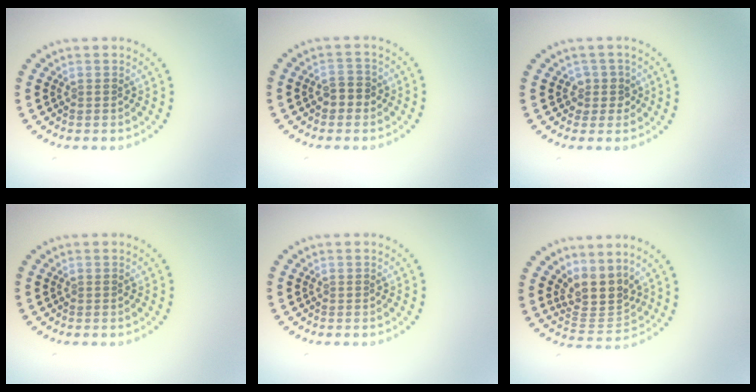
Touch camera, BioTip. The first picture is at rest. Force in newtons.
{"total": 1.8, "press": 1.8, "slide": 0.5}
{"total": 1.7, "press": 1.3, "slide": 1.0}
{"total": 0.0}
{"total": 0.0}
{"total": 3.9, "press": 2.9, "slide": 2.6}